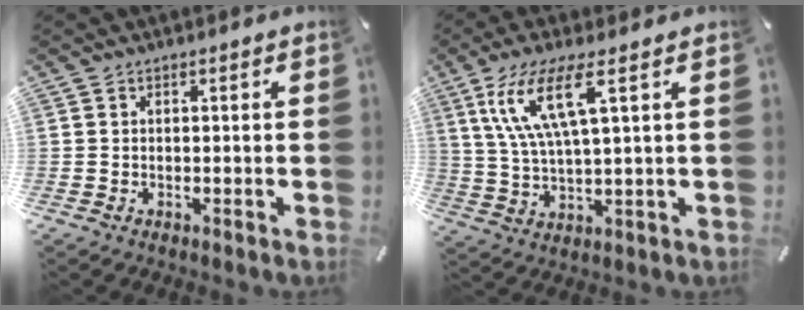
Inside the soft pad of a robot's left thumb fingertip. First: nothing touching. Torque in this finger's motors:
{"motor_torque": [2.00, 2.29, 1.41, -1.36, 0.57]}